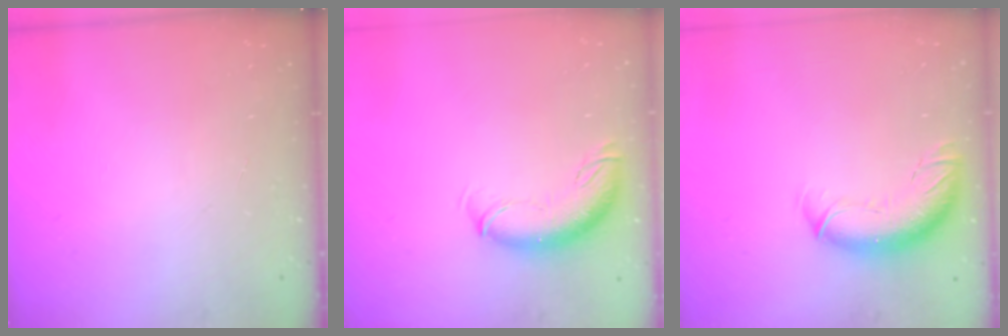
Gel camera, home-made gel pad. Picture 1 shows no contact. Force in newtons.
{"total": 10.2, "press": 10.0, "slide": 2.3}
{"total": 12.0, "press": 11.7, "slide": 3.0}